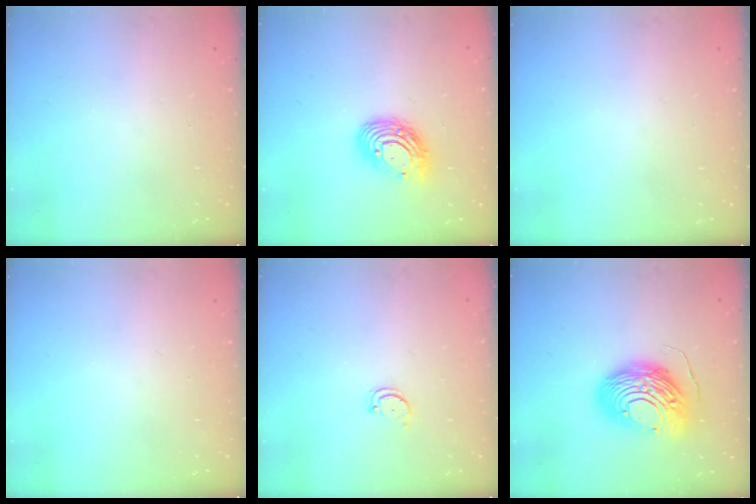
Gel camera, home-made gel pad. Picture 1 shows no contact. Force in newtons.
{"total": 11.8, "press": 11.8, "slide": 1.0}
{"total": 0.0}
{"total": 0.0}
{"total": 2.5, "press": 2.4, "slide": 0.5}
{"total": 16.1, "press": 16.0, "slide": 1.6}